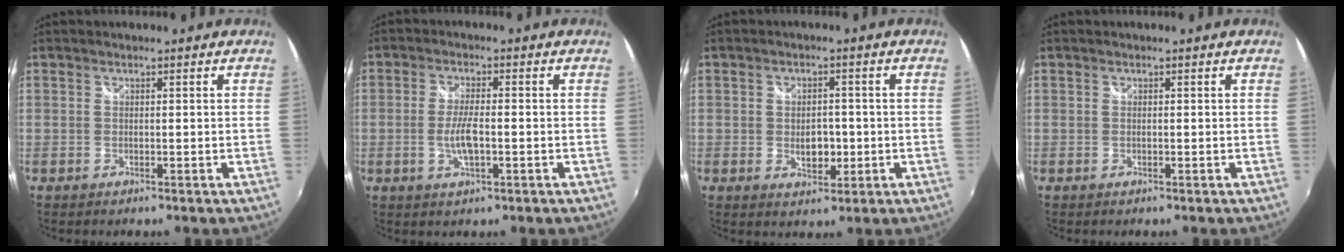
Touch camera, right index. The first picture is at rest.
{"total": 4.9, "force": [-1.2, 1.4, 4.6], "torque": [-0.093, -0.005, -0.022]}
{"total": 4.3, "force": [-0.8, 2.8, 3.2], "torque": [-0.055, -0.002, -0.010]}
{"total": 0.0}